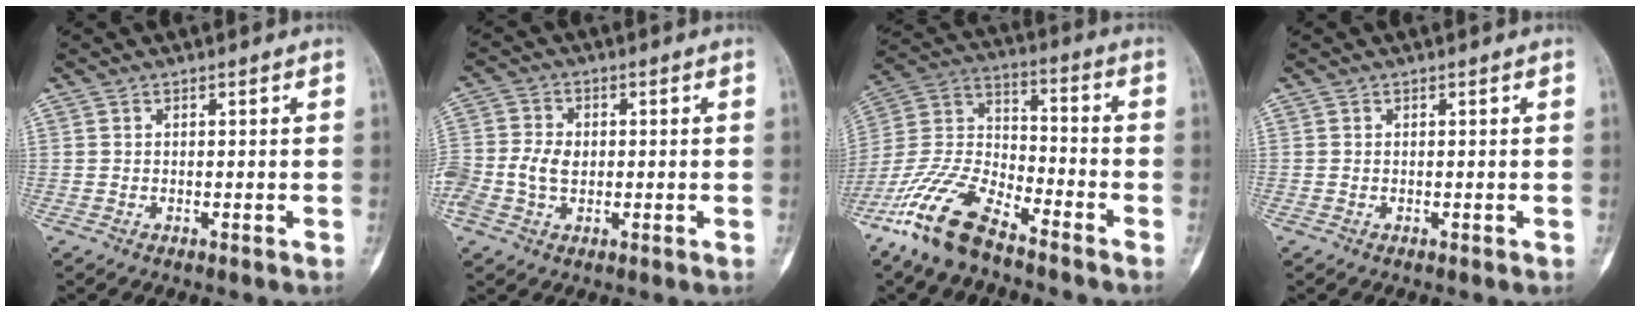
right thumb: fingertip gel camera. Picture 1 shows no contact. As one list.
[{"total": 7.8, "force": [-0.7, 5.7, 5.2], "torque": [-0.117, 0.013, -0.012]}, {"total": 15.8, "force": [-11.2, 5.9, 9.5], "torque": [-0.197, 0.055, -0.223]}, {"total": 0.0}]